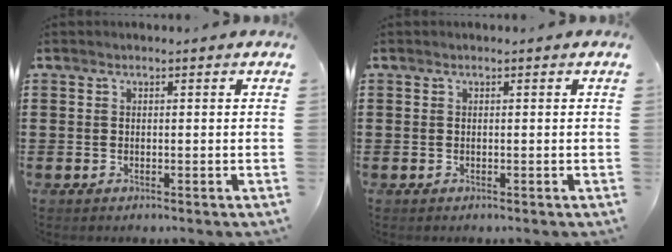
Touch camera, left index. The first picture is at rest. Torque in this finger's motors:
{"motor_torque": [0.00, 0.00, 0.00, 0.01]}